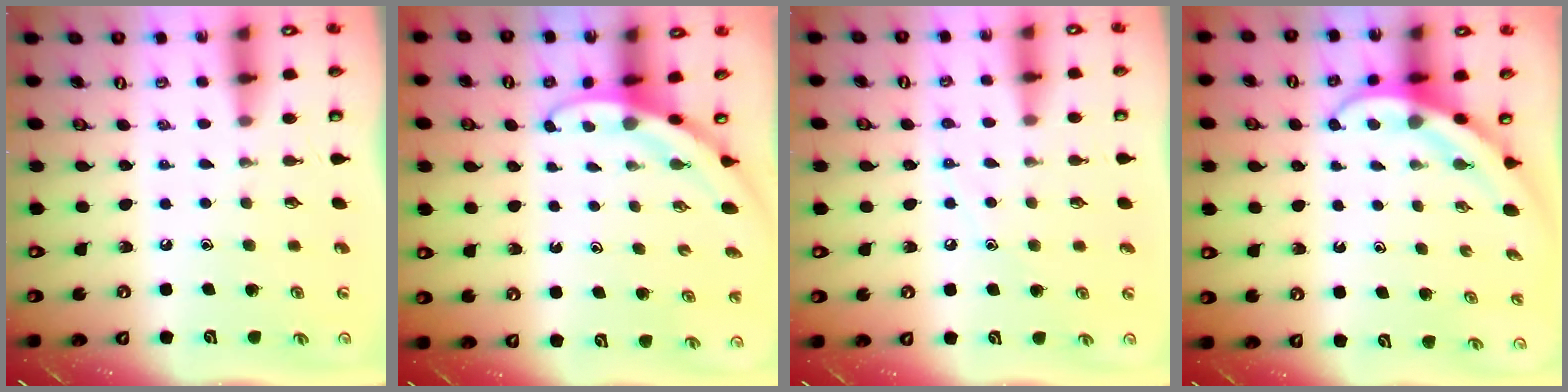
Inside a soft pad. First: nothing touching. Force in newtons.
{"total": 2.8, "press": 2.8, "slide": 0.1}
{"total": 6.7, "press": 6.7, "slide": 0.8}
{"total": 3.9, "press": 3.9, "slide": 0.4}